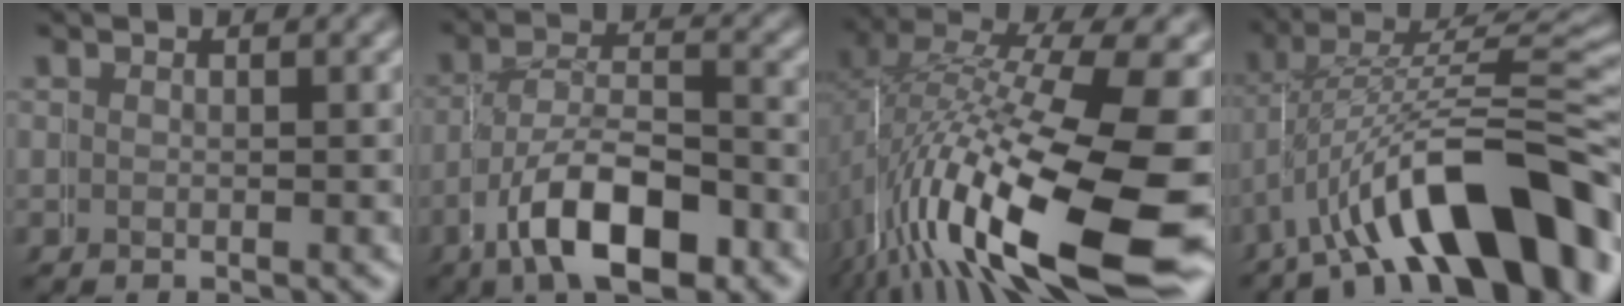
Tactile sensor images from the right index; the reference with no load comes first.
{"total": 7.6, "force": [-3.5, 3.9, 5.4], "torque": [-0.088, -0.030, -0.050]}
{"total": 15.5, "force": [-3.9, 6.6, 13.5], "torque": [-0.225, -0.024, -0.038]}
{"total": 11.9, "force": [-4.7, 5.1, 9.7], "torque": [-0.161, -0.017, -0.055]}